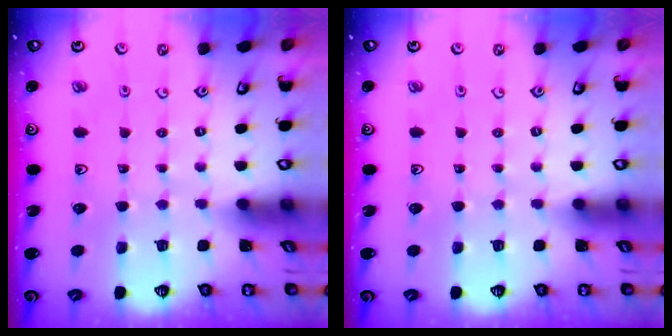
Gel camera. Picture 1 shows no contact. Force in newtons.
{"total": 0.0}